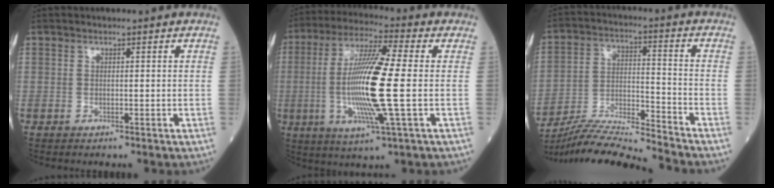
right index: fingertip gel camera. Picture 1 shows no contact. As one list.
[{"total": 14.8, "force": [-1.3, 0.1, 14.8], "torque": [-0.295, -0.009, -0.032]}, {"total": 13.3, "force": [-12.8, -2.1, 3.1], "torque": [-0.058, 0.010, -0.233]}]